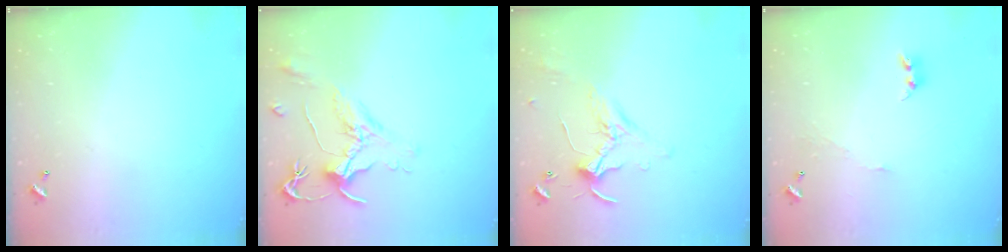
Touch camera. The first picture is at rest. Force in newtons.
{"total": 1.6, "press": 1.5, "slide": 0.7}
{"total": 0.9, "press": 0.8, "slide": 0.4}
{"total": 4.6, "press": 4.6, "slide": 0.5}